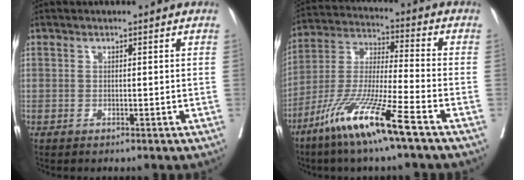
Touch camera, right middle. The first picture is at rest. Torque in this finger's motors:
{"motor_torque": [1.40, -0.74, 0.37, 0.15]}